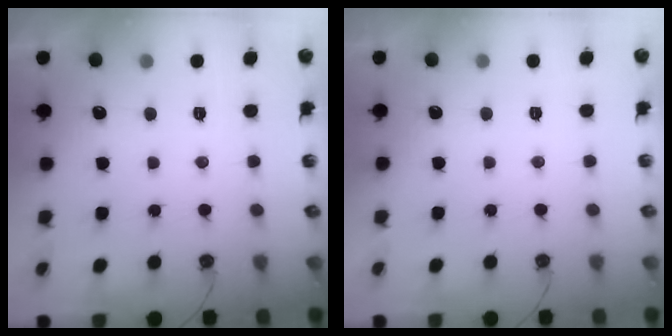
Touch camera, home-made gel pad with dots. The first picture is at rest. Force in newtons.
{"total": 0.0}